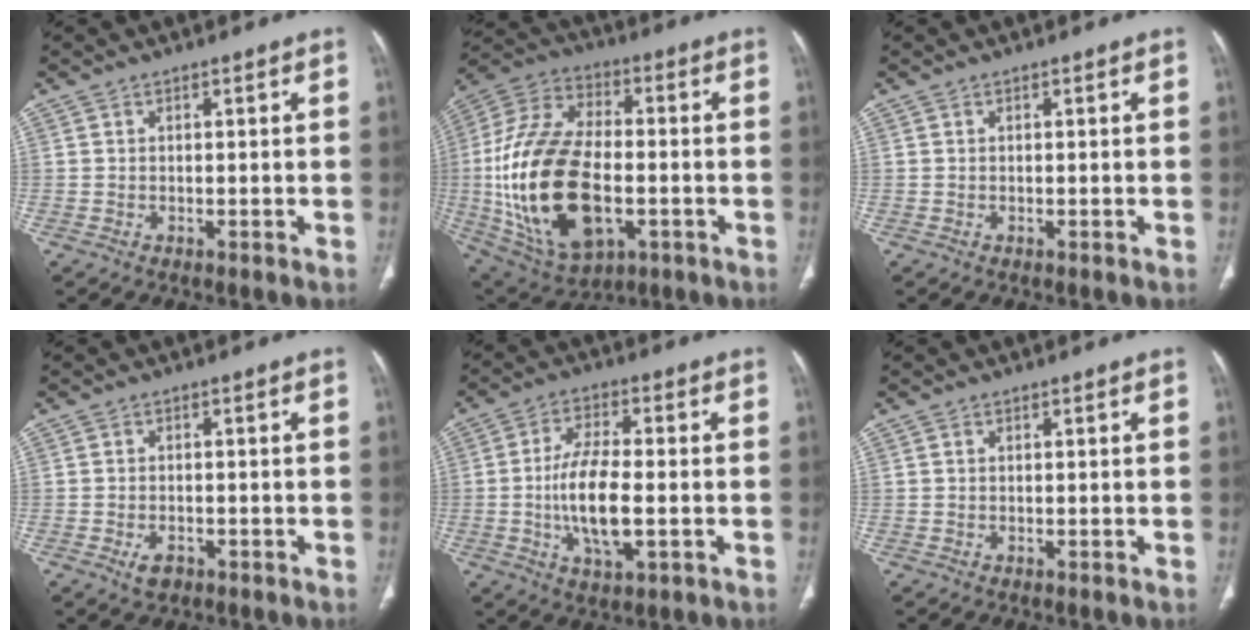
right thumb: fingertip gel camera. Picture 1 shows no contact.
{"total": 26.7, "force": [-4.1, 15.0, 21.7], "torque": [-0.430, 0.009, -0.051]}
{"total": 0.0}
{"total": 2.9, "force": [-1.5, 1.8, 1.8], "torque": [-0.030, 0.003, -0.018]}
{"total": 11.5, "force": [-1.7, 4.5, 10.5], "torque": [-0.202, 0.003, -0.031]}
{"total": 0.0}